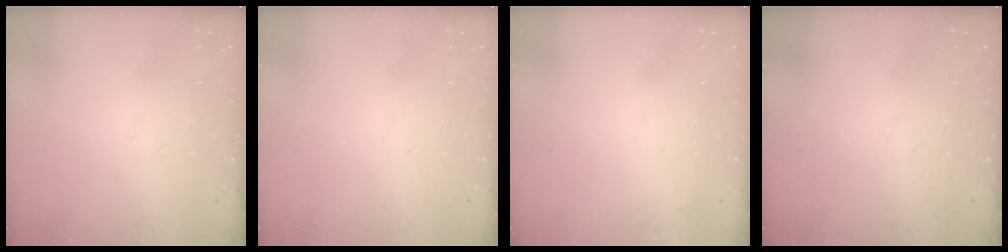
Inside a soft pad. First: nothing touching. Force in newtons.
{"total": 0.0}
{"total": 2.8, "press": 2.8, "slide": 0.4}
{"total": 0.0}